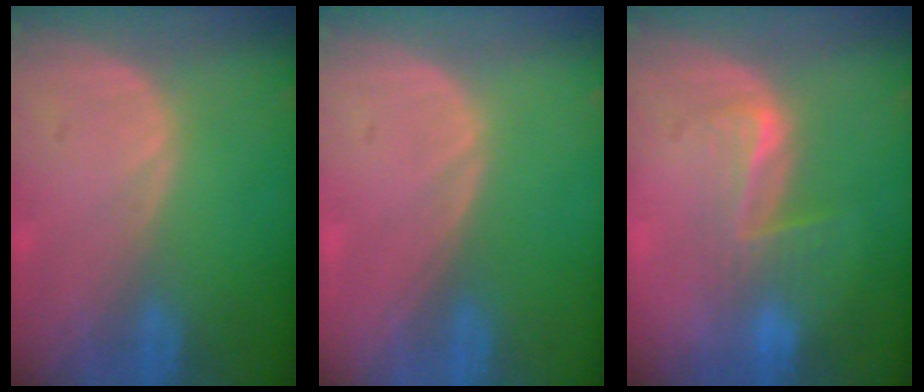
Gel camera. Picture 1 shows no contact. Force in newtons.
{"total": 0.0}
{"total": 4.6, "press": 4.4, "slide": 1.4}